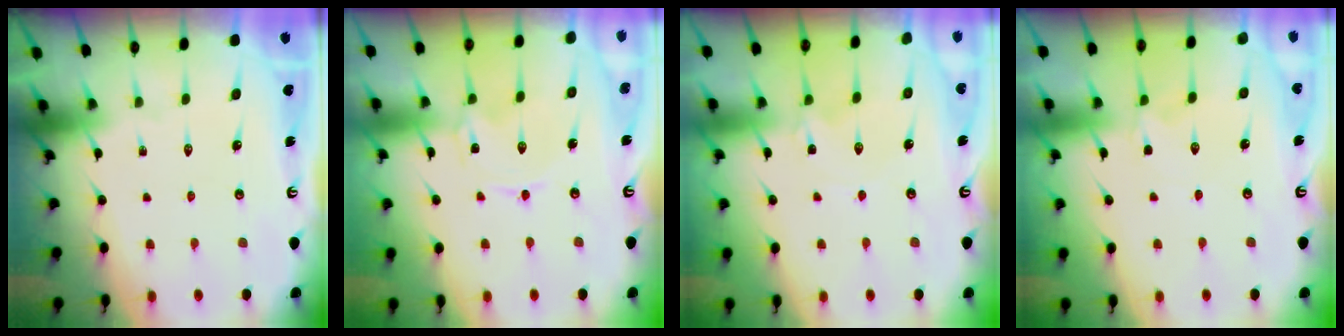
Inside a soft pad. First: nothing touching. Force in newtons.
{"total": 0.0}
{"total": 0.6, "press": 0.5, "slide": 0.3}
{"total": 1.7, "press": 1.6, "slide": 0.5}